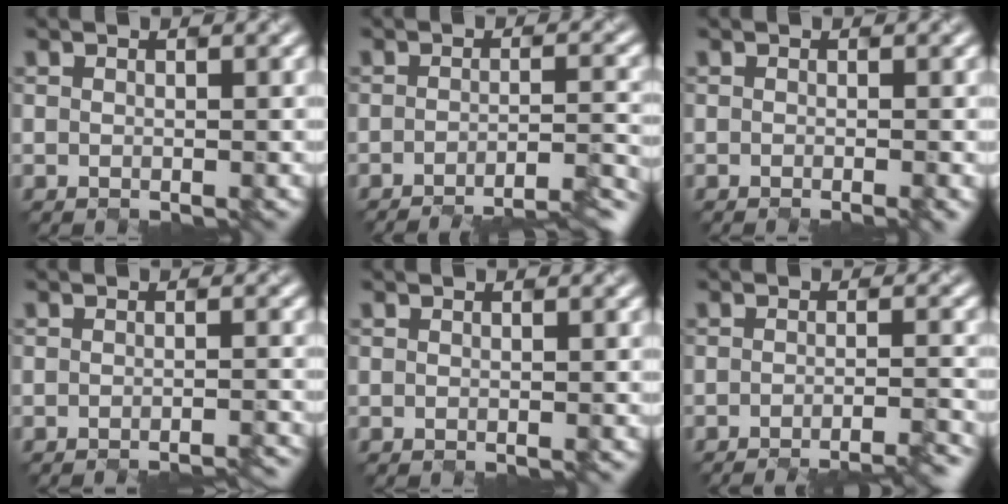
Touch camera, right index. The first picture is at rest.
{"total": 7.4, "force": [-5.8, 1.3, 4.5], "torque": [-0.048, 0.007, -0.065]}
{"total": 1.6, "force": [-0.4, 0.5, 1.4], "torque": [-0.010, 0.003, -0.008]}
{"total": 2.5, "force": [-1.9, 0.5, 1.5], "torque": [0.000, 0.004, -0.025]}
{"total": 0.0}
{"total": 5.9, "force": [-4.3, 1.3, 3.8], "torque": [-0.032, 0.002, -0.047]}